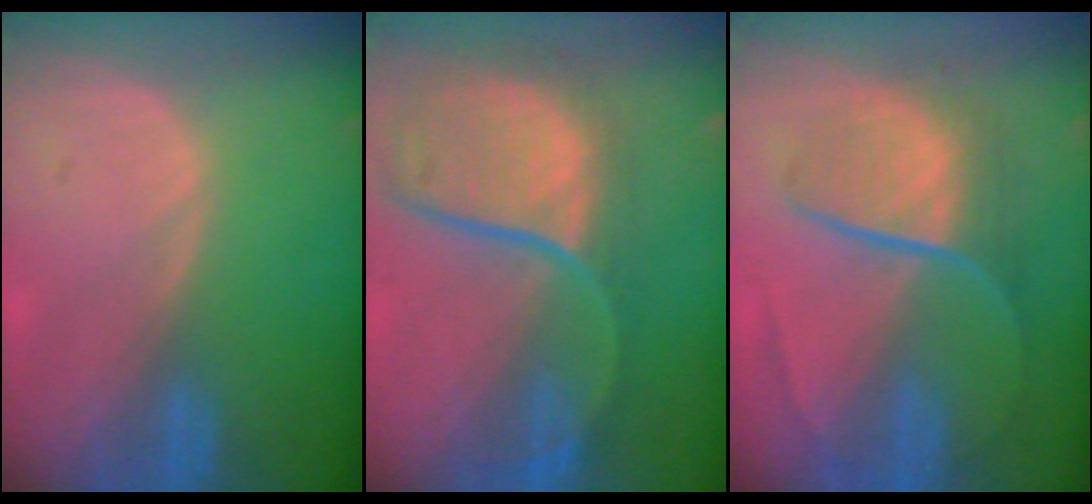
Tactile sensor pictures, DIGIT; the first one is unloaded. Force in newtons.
{"total": 11.9, "press": 9.9, "slide": 6.6}
{"total": 9.0, "press": 7.4, "slide": 5.1}